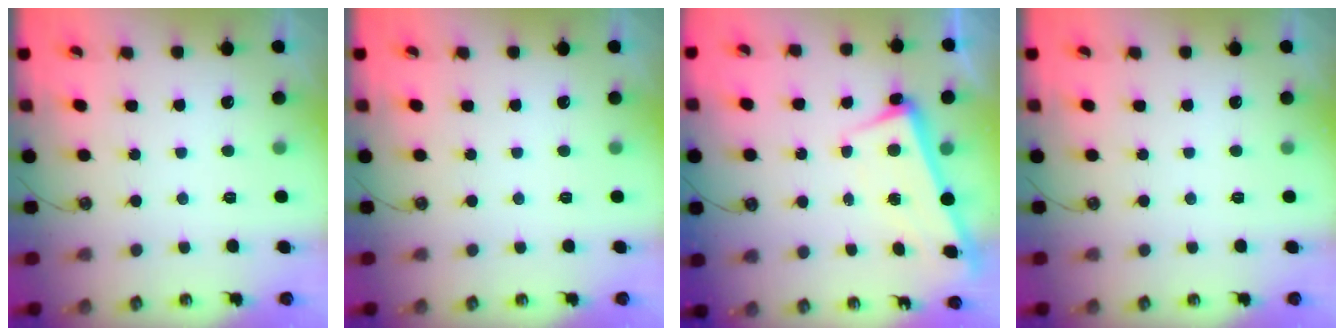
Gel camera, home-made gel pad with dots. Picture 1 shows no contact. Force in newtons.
{"total": 0.0}
{"total": 2.4, "press": 2.2, "slide": 0.9}
{"total": 0.0}